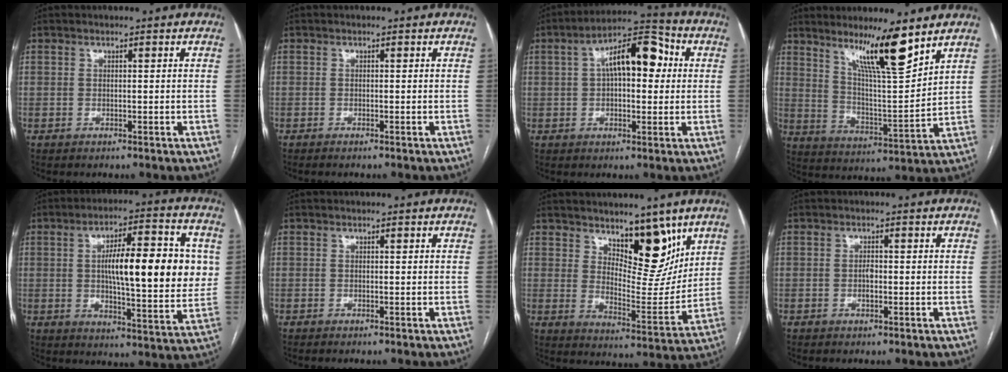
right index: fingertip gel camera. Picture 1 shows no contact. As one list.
[{"total": 1.1, "force": [-0.9, -0.2, 0.6], "torque": [-0.007, 0.001, -0.013]}, {"total": 11.4, "force": [2.4, 4.5, 10.2], "torque": [-0.168, 0.041, 0.033]}, {"total": 11.8, "force": [8.4, 0.3, 8.3], "torque": [-0.142, -0.014, 0.150]}, {"total": 17.7, "force": [2.6, 4.3, 17.0], "torque": [-0.251, 0.019, 0.040]}, {"total": 0.8, "force": [-0.7, -0.1, 0.4], "torque": [-0.004, 0.000, -0.011]}, {"total": 10.6, "force": [6.9, 4.2, 6.8], "torque": [-0.092, -0.015, 0.121]}, {"total": 1.4, "force": [-0.3, 0.7, 1.2], "torque": [-0.022, 0.002, -0.005]}]